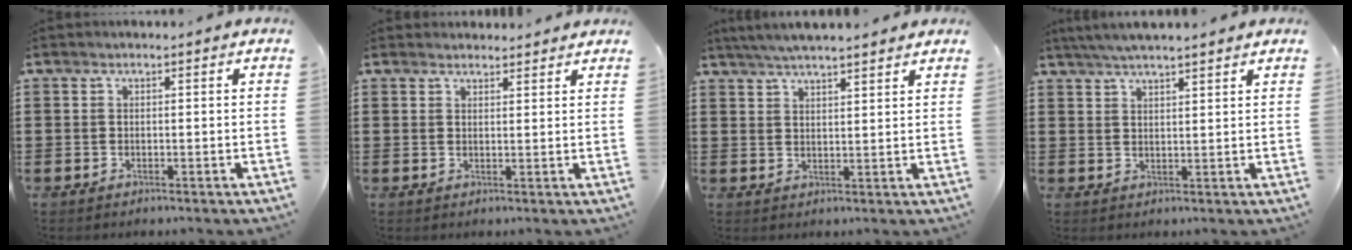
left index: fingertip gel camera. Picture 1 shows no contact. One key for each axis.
{"total": 1.6, "fx": 1.6, "fy": 0.3, "fz": -0.3, "tx": 0.001, "ty": 0.000, "tz": 0.032}
{"total": 3.6, "fx": 3.4, "fy": -0.2, "fz": 1.1, "tx": -0.032, "ty": -0.009, "tz": 0.061}
{"total": 3.4, "fx": 3.1, "fy": -0.2, "fz": 1.3, "tx": -0.033, "ty": -0.004, "tz": 0.057}